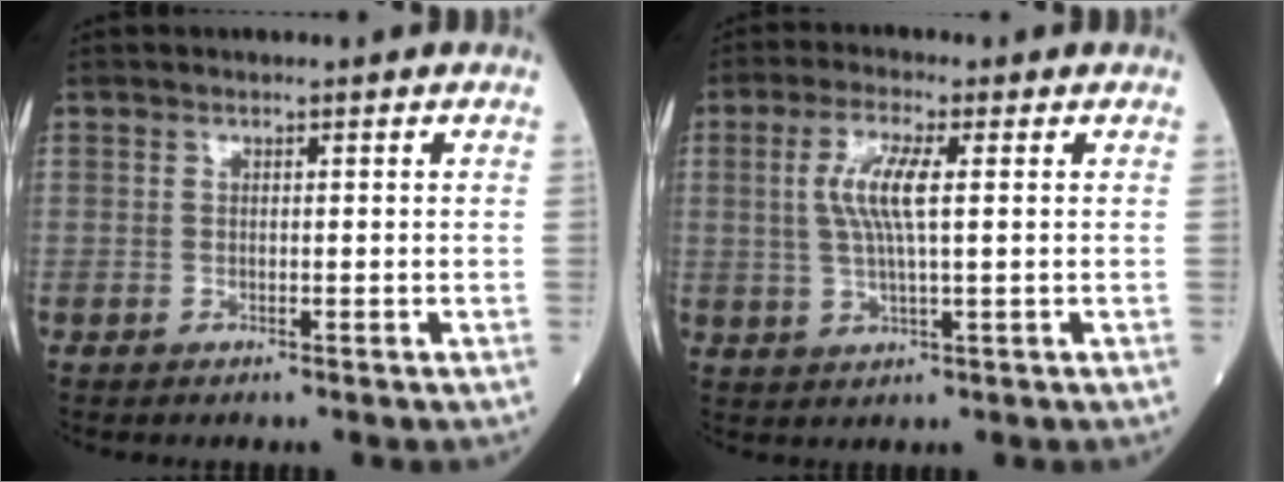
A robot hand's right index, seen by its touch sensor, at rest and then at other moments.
{"total": 6.5, "force": [1.3, 0.8, 6.3], "torque": [-0.138, 0.004, 0.027]}